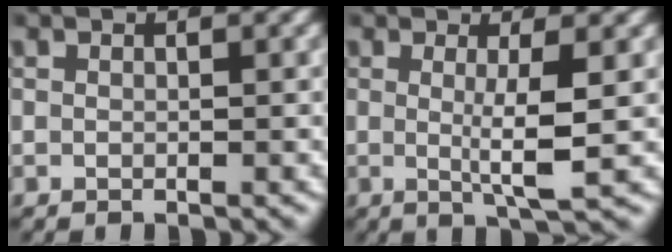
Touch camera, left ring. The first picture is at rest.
{"total": 4.2, "force": [0.1, 0.1, 4.2], "torque": [-0.069, -0.013, 0.006]}